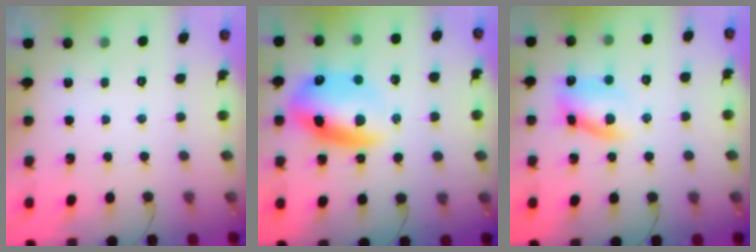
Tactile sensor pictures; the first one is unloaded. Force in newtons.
{"total": 16.4, "press": 15.8, "slide": 4.4}
{"total": 11.1, "press": 10.9, "slide": 2.0}